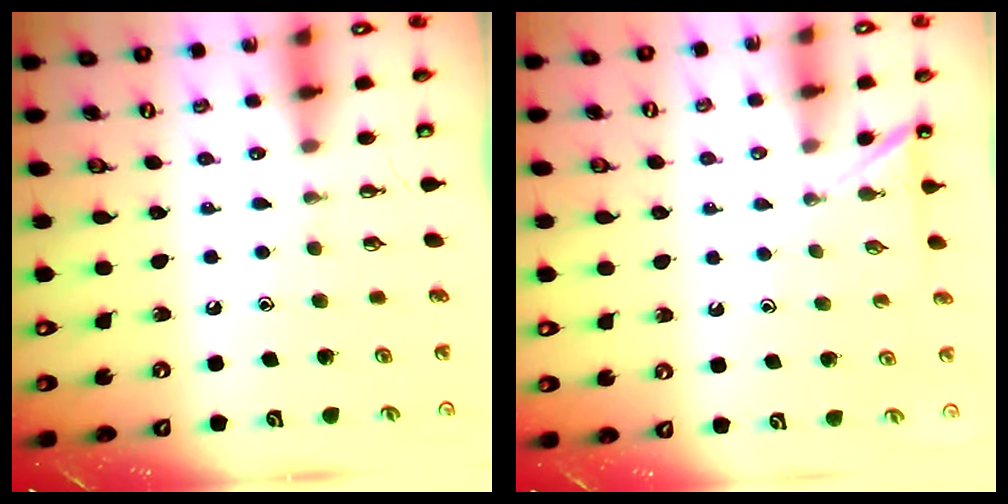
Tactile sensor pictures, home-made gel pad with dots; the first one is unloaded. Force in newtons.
{"total": 4.0, "press": 4.0, "slide": 0.4}